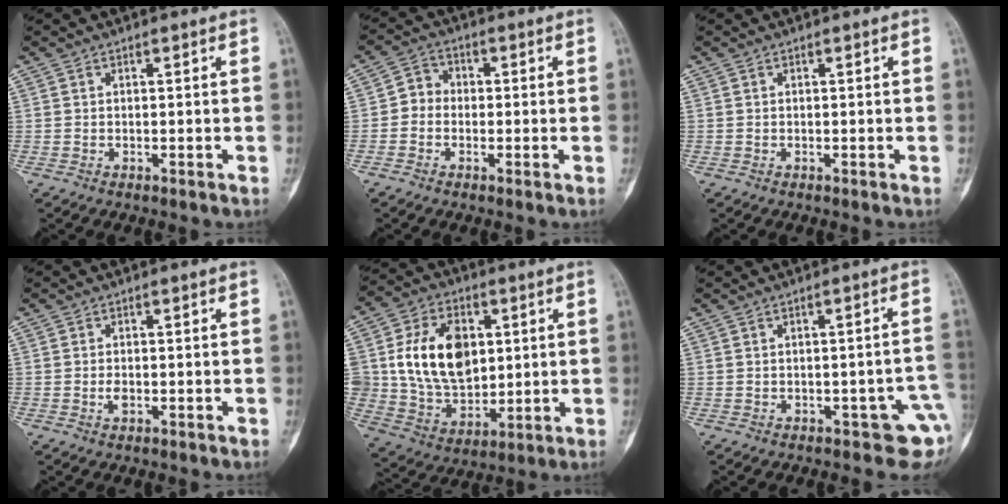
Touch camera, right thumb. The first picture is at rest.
{"total": 4.0, "force": [-0.8, 3.5, 1.7], "torque": [-0.006, 0.013, -0.029]}
{"total": 0.0}
{"total": 1.3, "force": [-0.3, 0.8, 1.0], "torque": [-0.018, 0.000, -0.006]}
{"total": 17.6, "force": [3.3, 12.3, 12.1], "torque": [-0.172, -0.010, 0.070]}
{"total": 6.5, "force": [-2.3, 3.1, 5.2], "torque": [-0.034, 0.014, -0.023]}